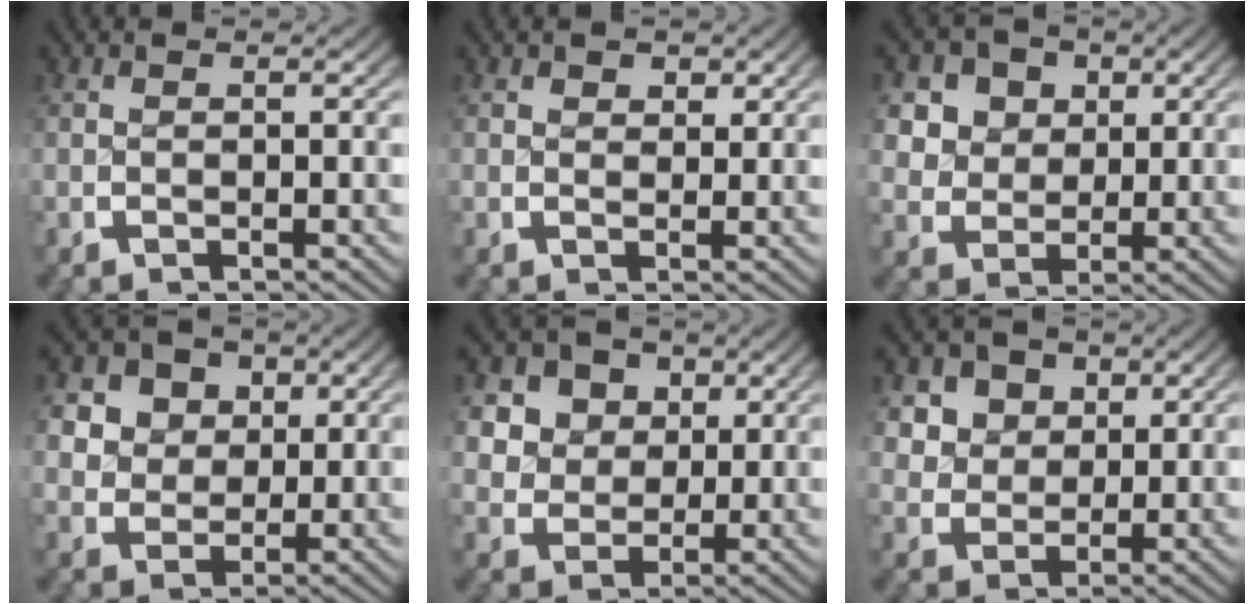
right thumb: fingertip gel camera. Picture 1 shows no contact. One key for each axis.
{"total": 1.4, "fx": 1.0, "fy": 0.8, "fz": 0.4, "tx": 0.002, "ty": -0.005, "tz": 0.021}
{"total": 6.9, "fx": 1.5, "fy": 5.9, "fz": 3.2, "tx": -0.071, "ty": -0.021, "tz": 0.029}
{"total": 6.6, "fx": 1.1, "fy": 5.7, "fz": 3.1, "tx": -0.064, "ty": -0.019, "tz": 0.024}
{"total": 7.6, "fx": 1.5, "fy": 6.6, "fz": 3.6, "tx": -0.078, "ty": -0.020, "tz": 0.026}
{"total": 5.7, "fx": 1.5, "fy": 4.8, "fz": 2.7, "tx": -0.057, "ty": -0.017, "tz": 0.032}